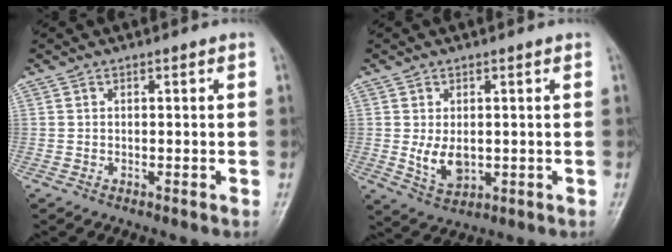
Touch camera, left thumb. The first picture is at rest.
{"total": 5.4, "force": [0.1, 3.5, 4.1], "torque": [-0.062, -0.013, 0.015]}